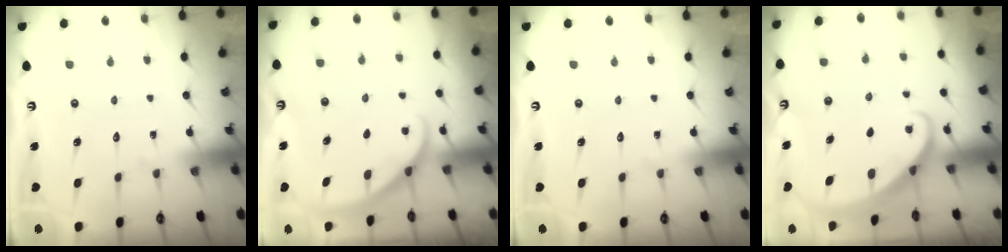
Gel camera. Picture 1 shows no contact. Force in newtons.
{"total": 2.5, "press": 2.5, "slide": 0.2}
{"total": 0.0}
{"total": 1.7, "press": 1.6, "slide": 0.0}